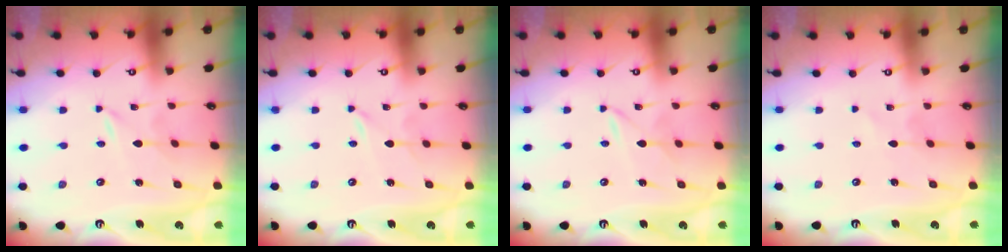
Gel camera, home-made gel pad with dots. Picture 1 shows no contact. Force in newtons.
{"total": 0.0}
{"total": 1.7, "press": 1.7, "slide": 0.0}
{"total": 0.6, "press": 0.6, "slide": 0.1}